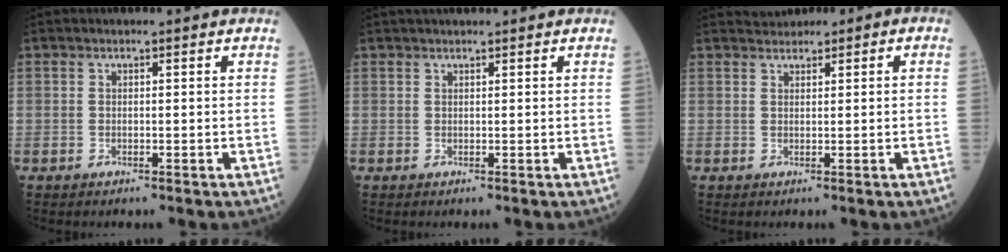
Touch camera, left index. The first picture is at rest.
{"total": 3.5, "force": [3.2, 0.3, 1.5], "torque": [-0.016, 0.031, 0.047]}
{"total": 1.9, "force": [1.4, 1.0, 0.8], "torque": [-0.019, 0.027, 0.028]}